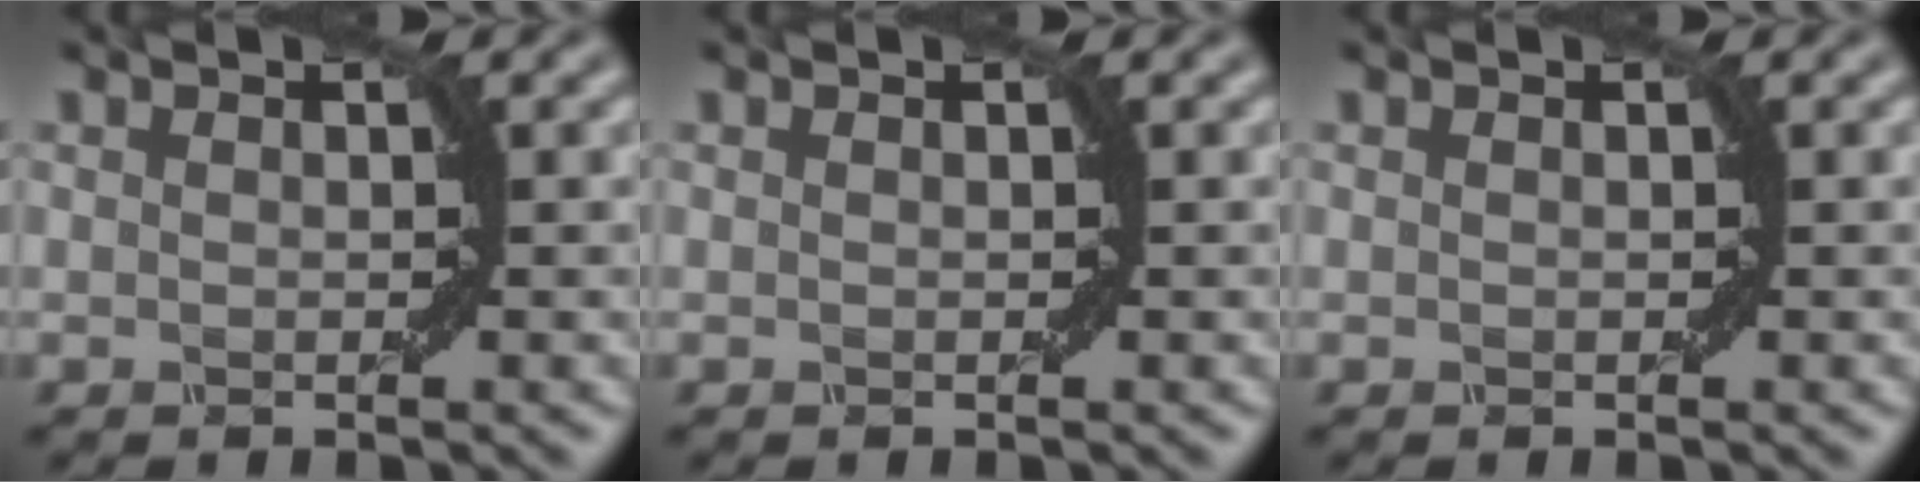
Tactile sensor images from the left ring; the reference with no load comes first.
{"total": 0.0}
{"total": 0.0}